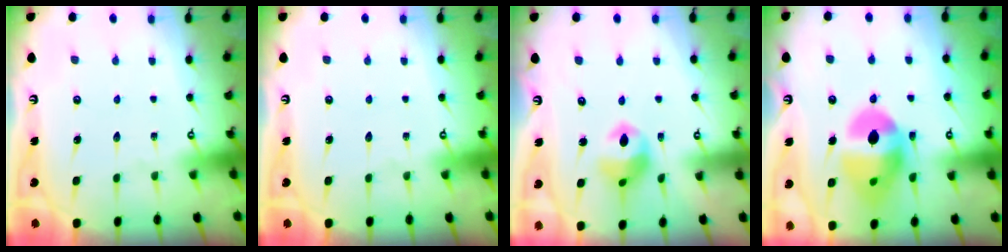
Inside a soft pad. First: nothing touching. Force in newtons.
{"total": 0.0}
{"total": 10.2, "press": 10.1, "slide": 1.0}
{"total": 14.8, "press": 14.7, "slide": 1.4}